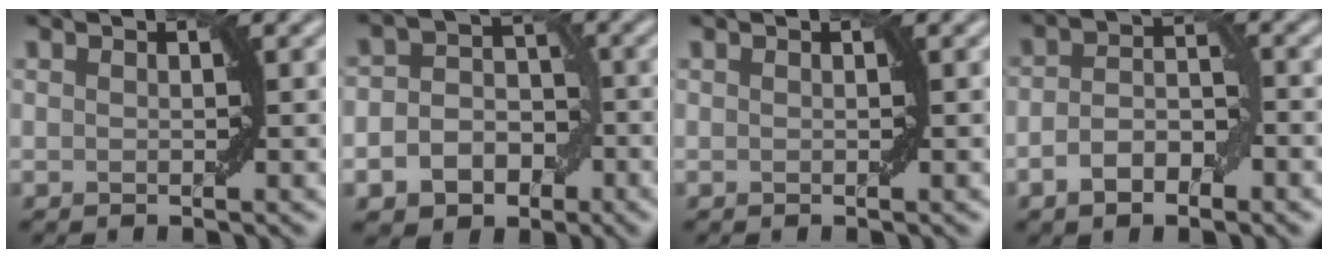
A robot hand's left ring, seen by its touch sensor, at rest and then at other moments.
{"total": 6.2, "force": [-2.3, 5.0, 2.7], "torque": [-0.016, 0.002, -0.050]}
{"total": 0.0}
{"total": 3.6, "force": [-1.6, 1.8, 2.7], "torque": [-0.050, 0.006, -0.030]}